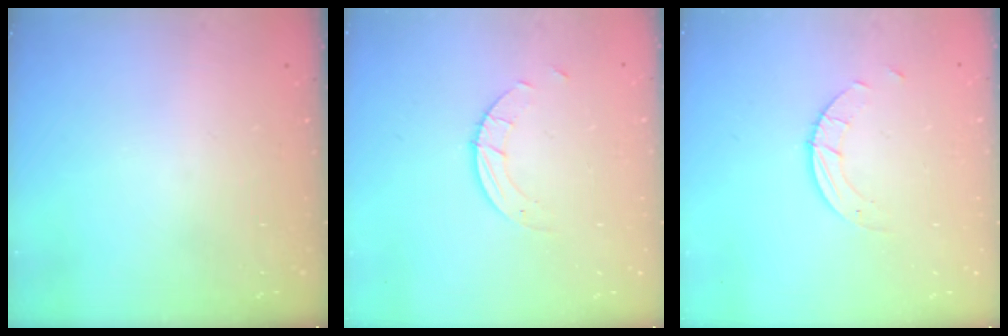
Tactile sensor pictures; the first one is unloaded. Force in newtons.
{"total": 2.6, "press": 2.6, "slide": 0.3}
{"total": 2.6, "press": 2.6, "slide": 0.3}